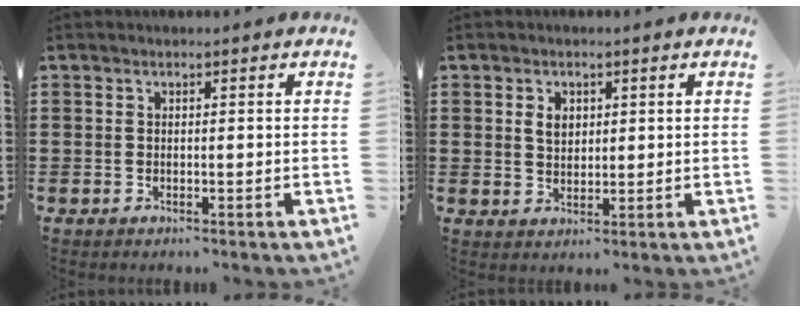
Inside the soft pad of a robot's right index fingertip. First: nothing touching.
{"total": 2.8, "force": [0.9, 2.0, 1.8], "torque": [-0.041, 0.008, 0.016]}